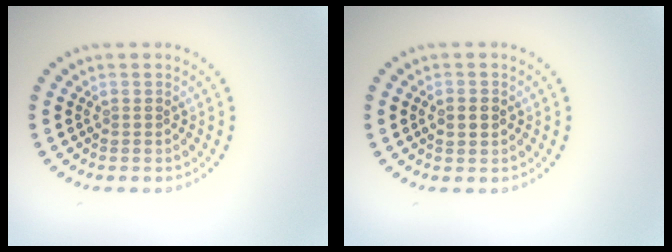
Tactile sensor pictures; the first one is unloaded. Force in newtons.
{"total": 2.1, "press": 2.1, "slide": 0.1}